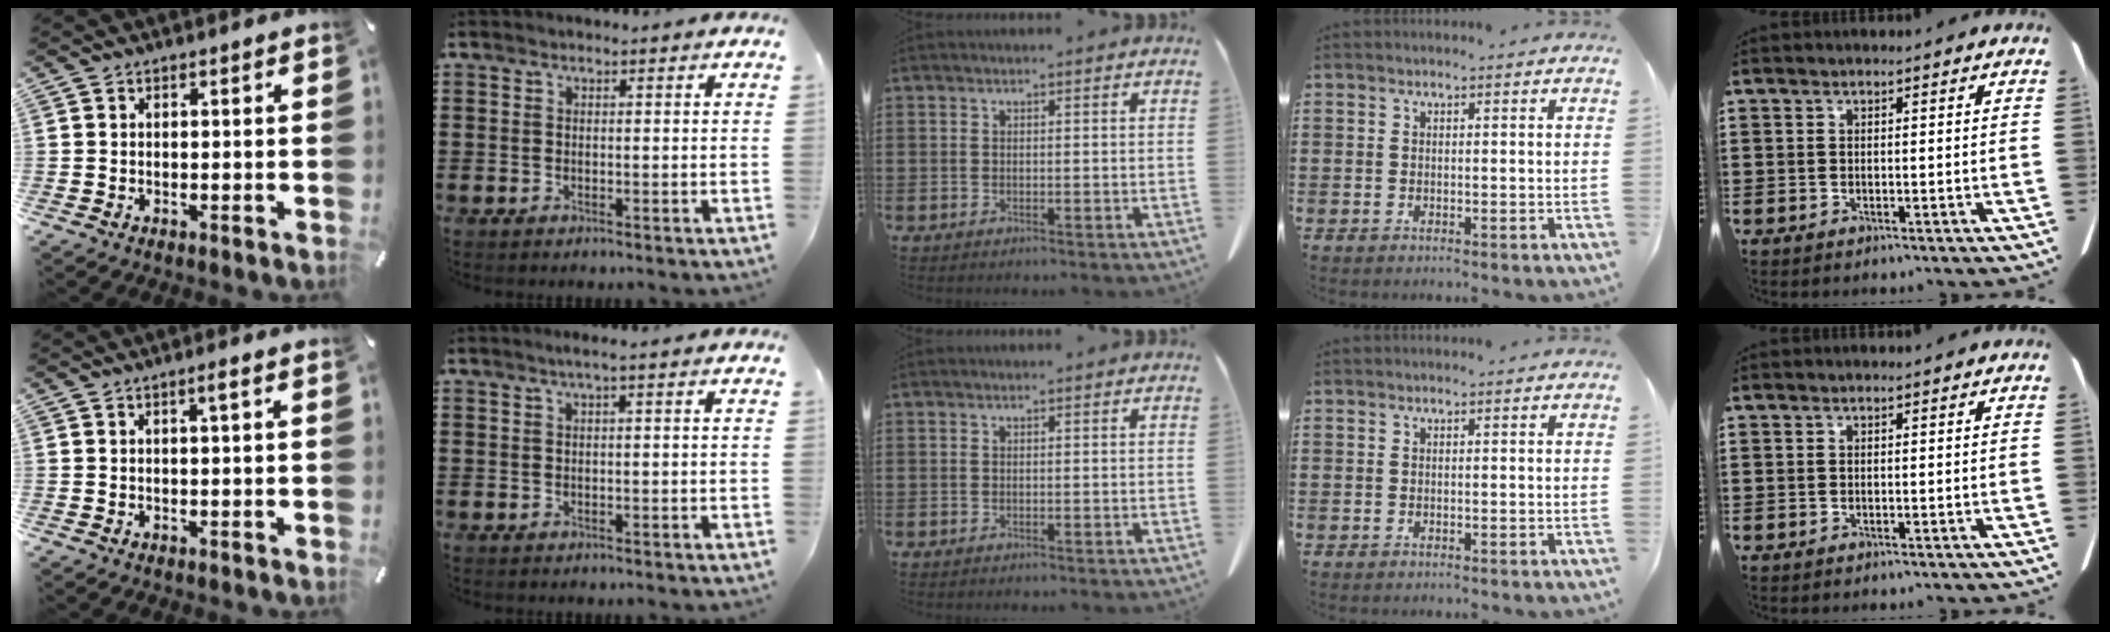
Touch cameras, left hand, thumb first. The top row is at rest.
{"thumb": {"total": 1.7, "force": [0.3, 0.1, 1.6], "torque": [-0.031, 0.000, 0.005]}, "index": {"total": 1.3, "force": [0.0, 0.0, 1.3], "torque": [-0.020, -0.004, 0.000]}}